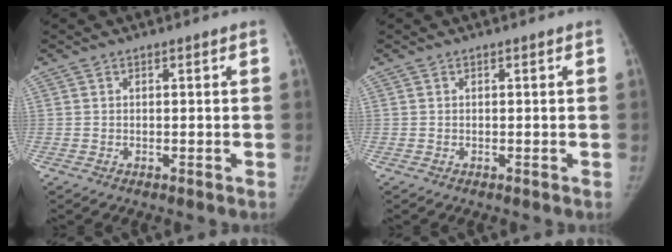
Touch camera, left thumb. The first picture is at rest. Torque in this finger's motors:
{"motor_torque": [0.01, 0.03, 0.14, -0.14, 0.00]}